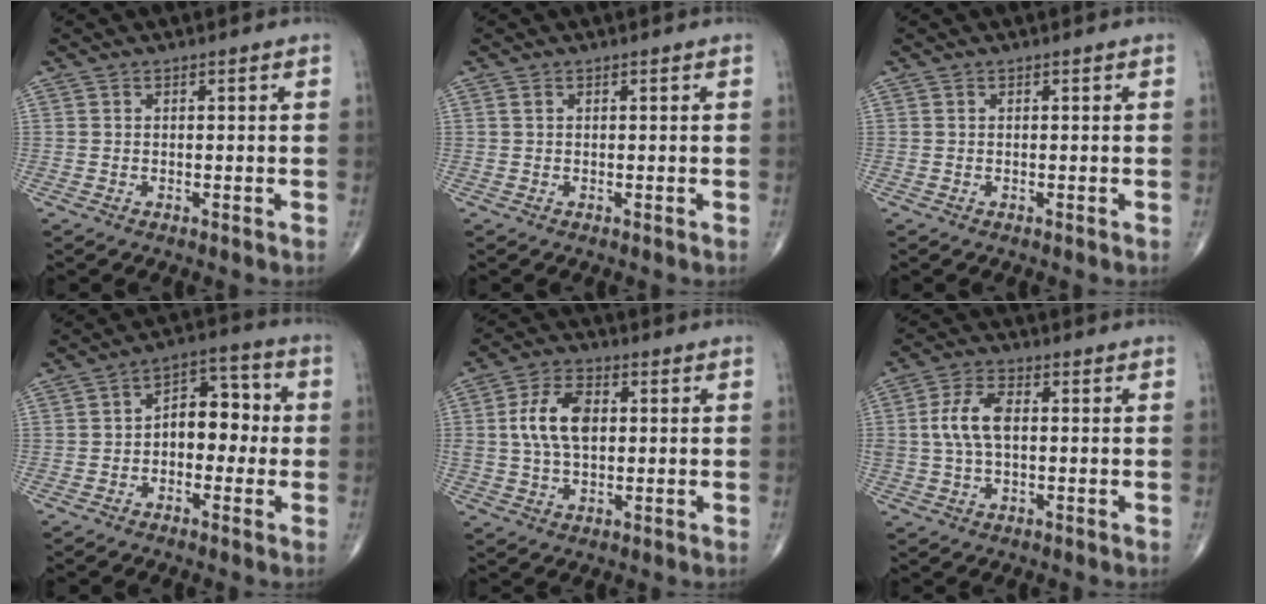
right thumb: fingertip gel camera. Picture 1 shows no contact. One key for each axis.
{"total": 0.5, "fx": 0.2, "fy": 0.3, "fz": 0.3, "tx": -0.009, "ty": 0.006, "tz": 0.005}
{"total": 0.0}
{"total": 8.8, "fx": -0.6, "fy": 5.8, "fz": 6.7, "tx": -0.058, "ty": 0.036, "tz": -0.022}
{"total": 9.5, "fx": 1.3, "fy": 5.6, "fz": 7.6, "tx": -0.139, "ty": 0.007, "tz": 0.024}
{"total": 7.2, "fx": 0.6, "fy": 3.9, "fz": 6.1, "tx": -0.128, "ty": 0.012, "tz": 0.008}